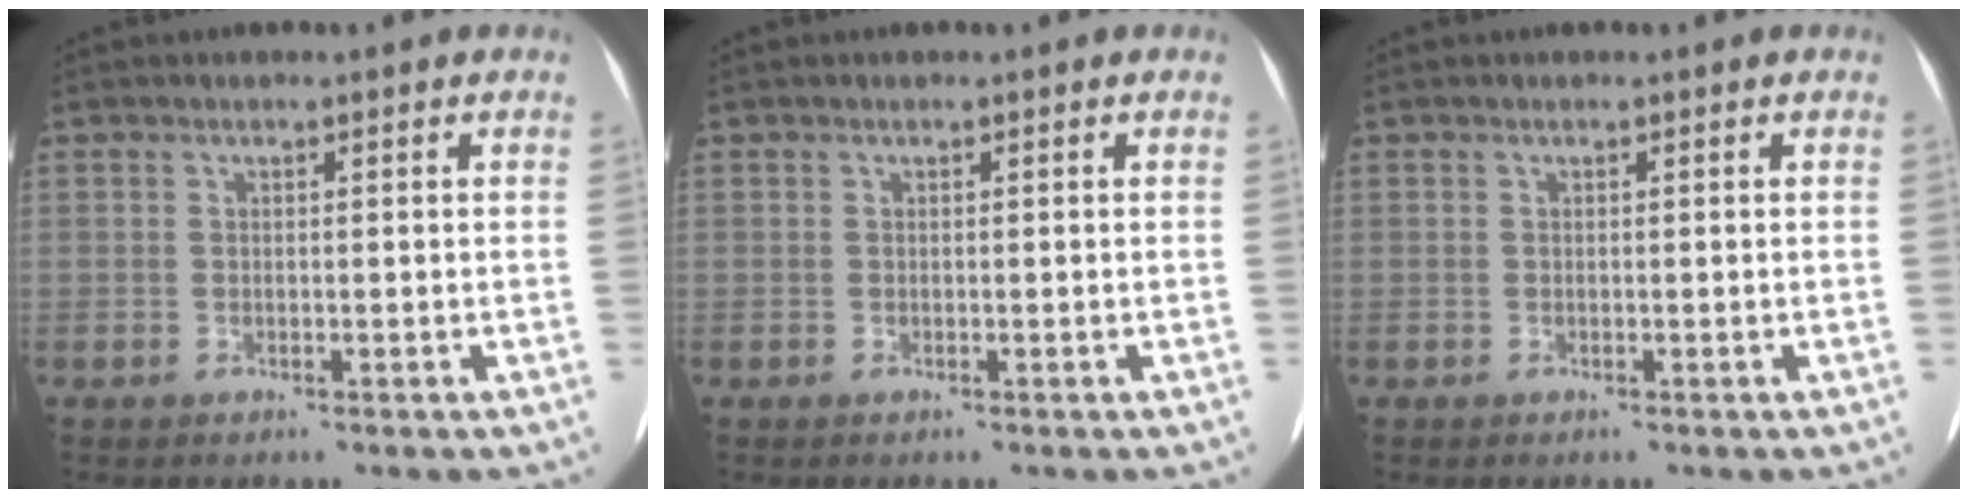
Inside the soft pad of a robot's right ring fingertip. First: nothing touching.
{"total": 0.0}
{"total": 0.0}